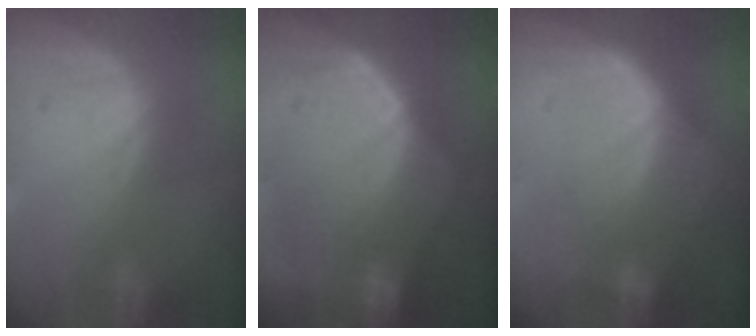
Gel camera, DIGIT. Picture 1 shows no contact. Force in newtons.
{"total": 10.9, "press": 9.5, "slide": 5.3}
{"total": 6.3, "press": 5.8, "slide": 2.4}